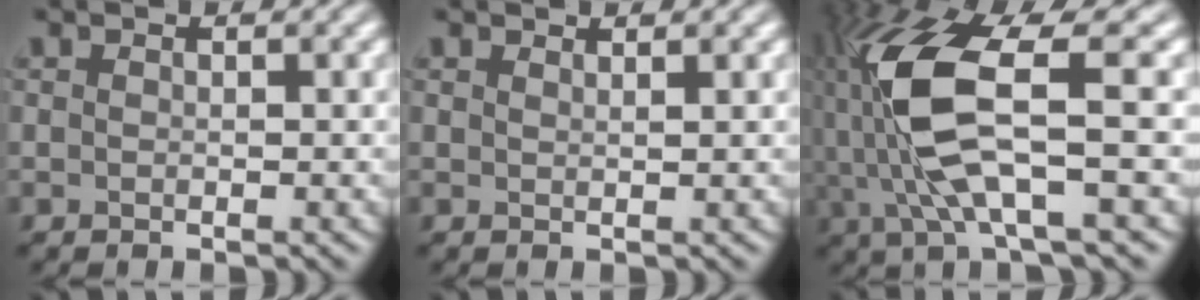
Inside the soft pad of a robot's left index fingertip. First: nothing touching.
{"total": 1.1, "force": [1.0, 0.2, 0.2], "torque": [0.010, 0.006, 0.006]}
{"total": 10.0, "force": [0.2, 3.2, 9.4], "torque": [-0.220, 0.003, 0.021]}